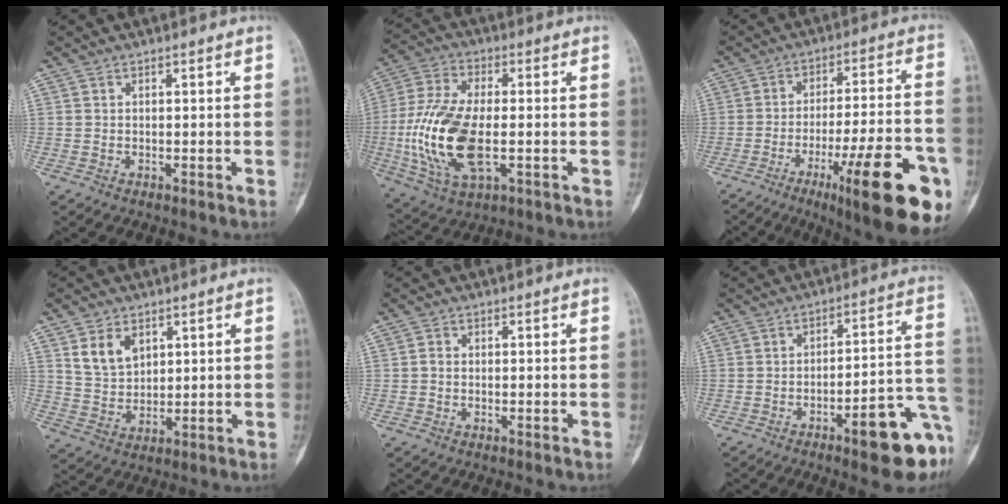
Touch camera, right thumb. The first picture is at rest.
{"total": 17.5, "force": [-2.6, 8.4, 15.2], "torque": [-0.322, 0.001, -0.044]}
{"total": 22.8, "force": [-10.2, 4.7, 19.8], "torque": [-0.235, 0.038, -0.142]}
{"total": 7.2, "force": [3.4, 4.9, 4.0], "torque": [-0.053, -0.020, 0.073]}
{"total": 1.1, "force": [0.0, 1.0, 0.5], "torque": [-0.007, 0.003, -0.002]}
{"total": 15.4, "force": [-7.4, 3.9, 13.0], "torque": [-0.118, 0.056, -0.093]}